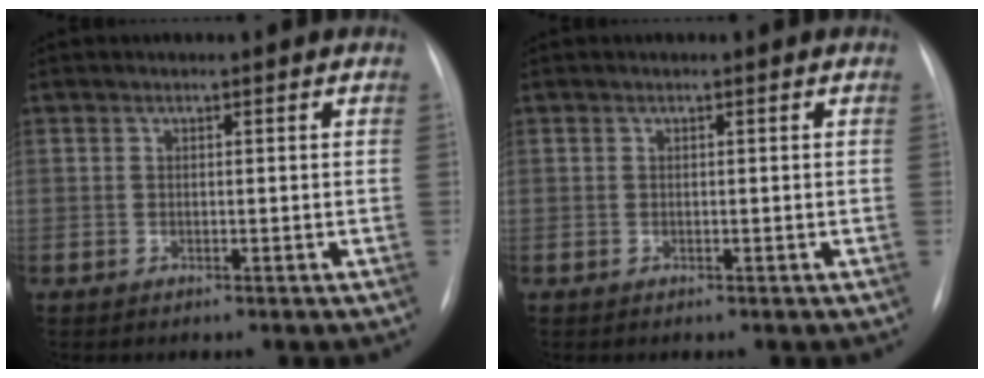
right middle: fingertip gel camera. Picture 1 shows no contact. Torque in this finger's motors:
{"motor_torque": [-0.22, -0.22, 0.00, 0.00]}